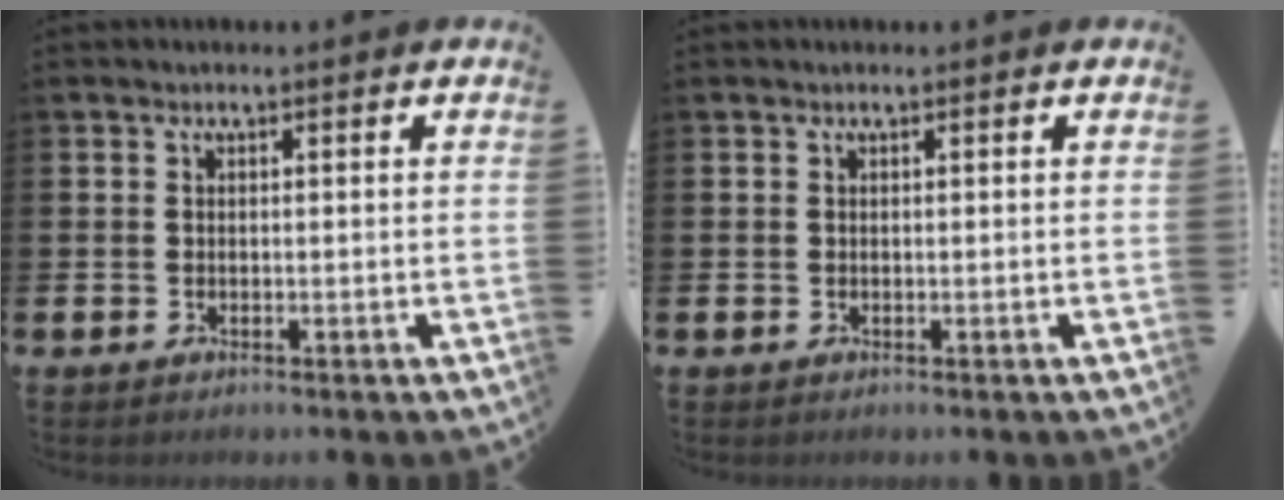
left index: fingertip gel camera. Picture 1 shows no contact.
{"total": 0.0}